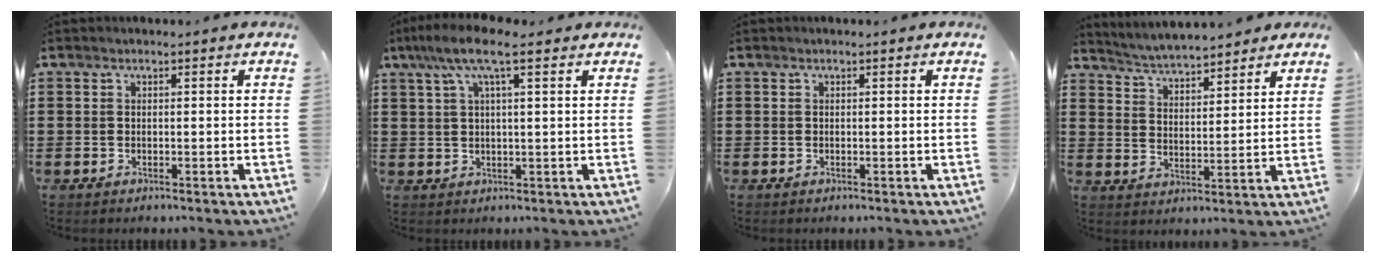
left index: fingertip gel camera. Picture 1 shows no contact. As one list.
[{"total": 7.1, "force": [3.9, 1.6, 5.7], "torque": [-0.123, 0.006, 0.067]}, {"total": 0.0}, {"total": 4.3, "force": [4.3, 0.3, 0.5], "torque": [-0.029, -0.020, 0.075]}]